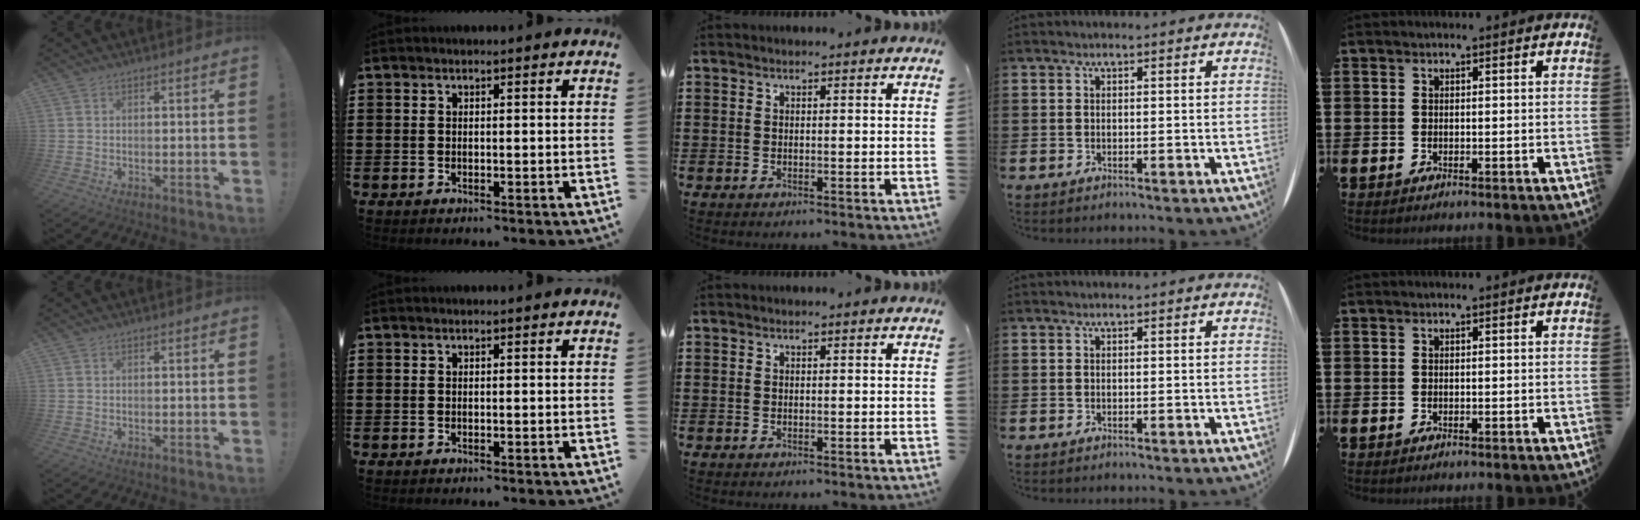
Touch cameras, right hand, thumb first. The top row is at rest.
{}